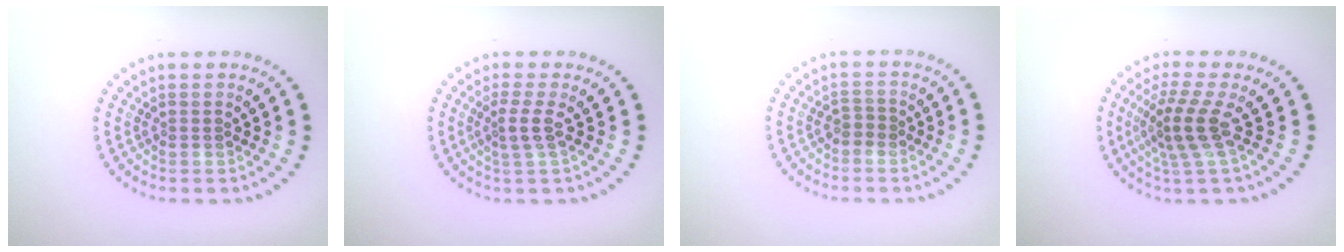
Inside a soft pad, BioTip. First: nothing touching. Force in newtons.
{"total": 1.7, "press": 1.3, "slide": 1.2}
{"total": 0.7, "press": 0.4, "slide": 0.5}
{"total": 3.7, "press": 2.7, "slide": 2.5}